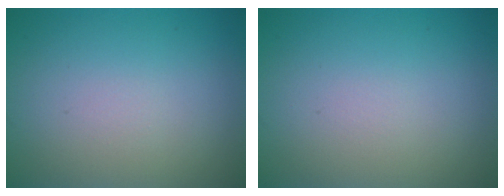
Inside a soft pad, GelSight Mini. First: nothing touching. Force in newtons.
{"total": 0.0}